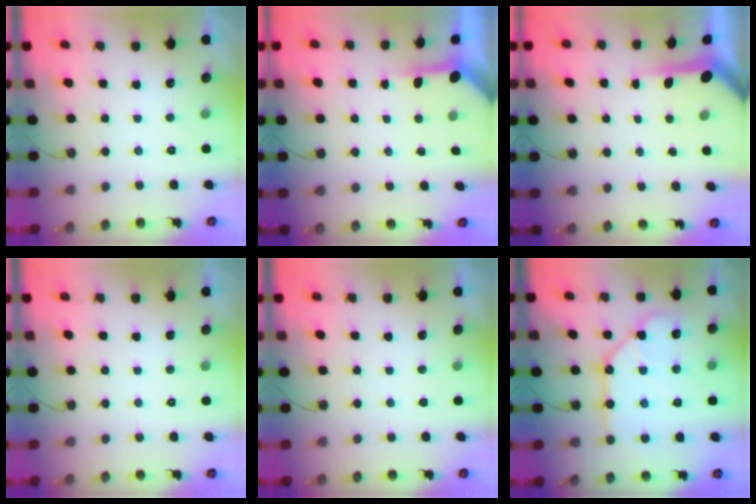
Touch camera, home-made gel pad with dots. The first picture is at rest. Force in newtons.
{"total": 4.0, "press": 3.9, "slide": 0.4}
{"total": 5.9, "press": 5.8, "slide": 0.6}
{"total": 0.0}
{"total": 0.0}
{"total": 12.8, "press": 12.7, "slide": 1.3}